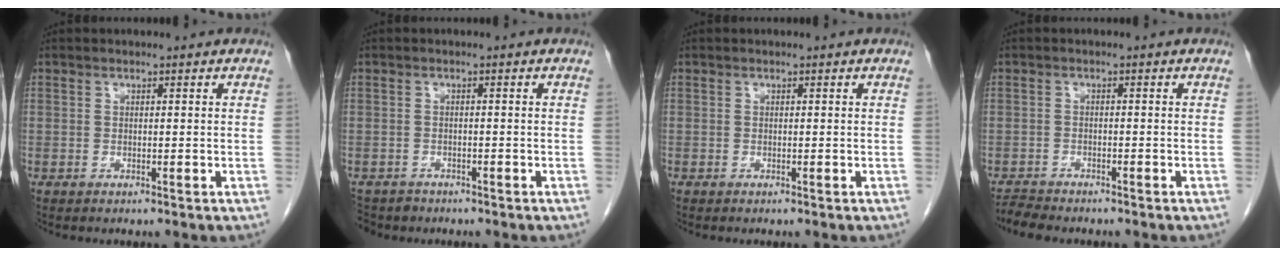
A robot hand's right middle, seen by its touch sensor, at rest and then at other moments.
{"total": 3.8, "force": [-3.1, 2.2, 0.2], "torque": [-0.002, 0.001, -0.051]}
{"total": 0.0}
{"total": 3.1, "force": [-3.0, 0.6, 0.8], "torque": [-0.019, -0.013, -0.049]}